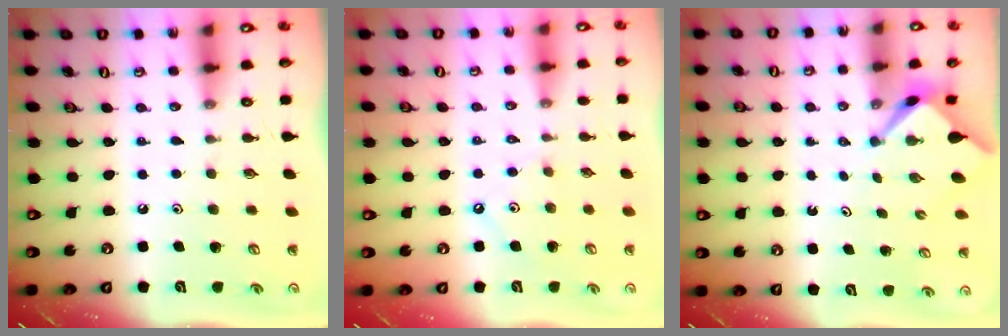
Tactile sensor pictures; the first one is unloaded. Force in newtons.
{"total": 2.4, "press": 2.3, "slide": 0.5}
{"total": 2.4, "press": 2.4, "slide": 0.2}